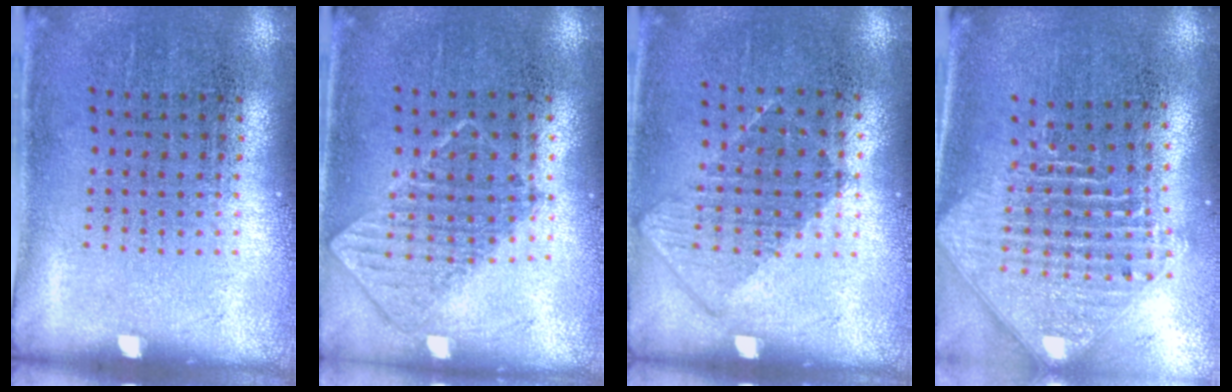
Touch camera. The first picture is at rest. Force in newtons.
{"total": 0.7, "press": 0.7, "slide": 0.1}
{"total": 0.8, "press": 0.8, "slide": 0.3}
{"total": 2.5, "press": 1.9, "slide": 1.7}